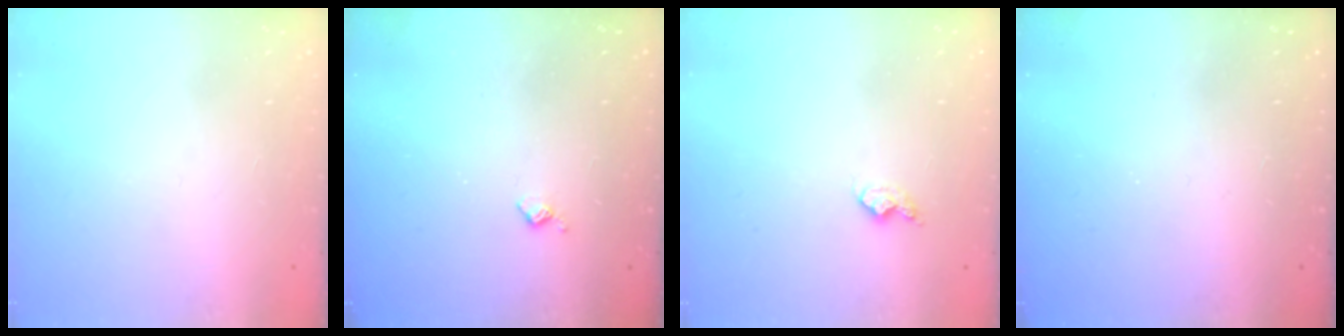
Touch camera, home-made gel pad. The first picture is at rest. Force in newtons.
{"total": 3.2, "press": 3.2, "slide": 0.6}
{"total": 6.4, "press": 6.3, "slide": 0.8}
{"total": 0.0}